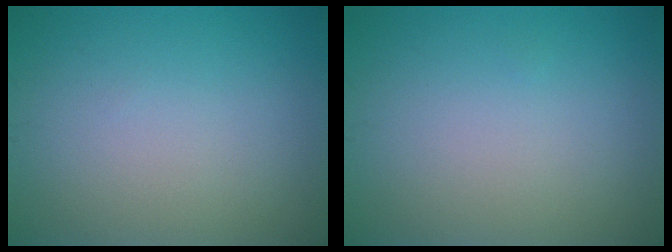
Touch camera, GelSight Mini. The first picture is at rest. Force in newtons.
{"total": 0.0}